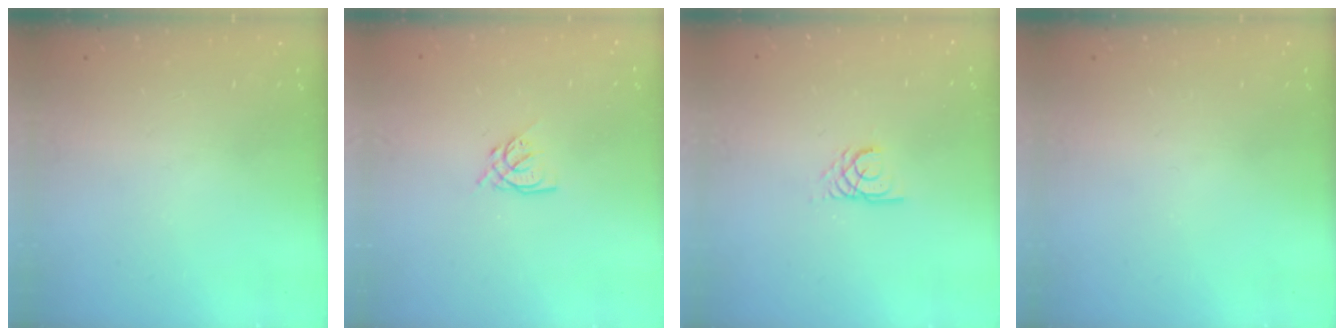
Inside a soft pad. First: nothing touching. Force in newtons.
{"total": 5.5, "press": 5.5, "slide": 0.5}
{"total": 2.3, "press": 2.3, "slide": 0.1}
{"total": 0.0}